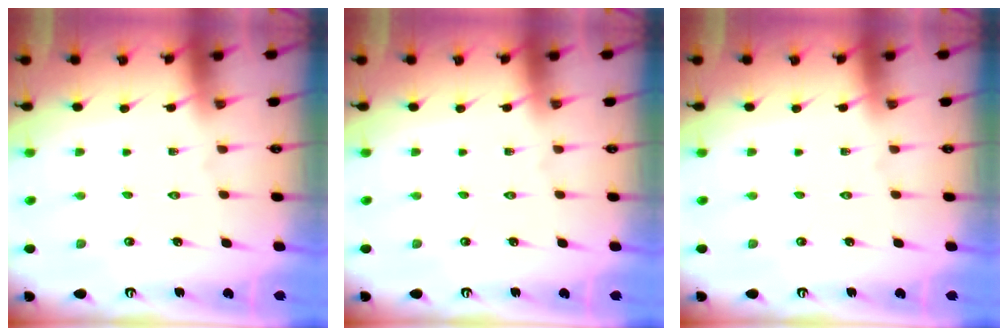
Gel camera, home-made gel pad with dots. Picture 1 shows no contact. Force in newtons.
{"total": 0.0}
{"total": 0.0}